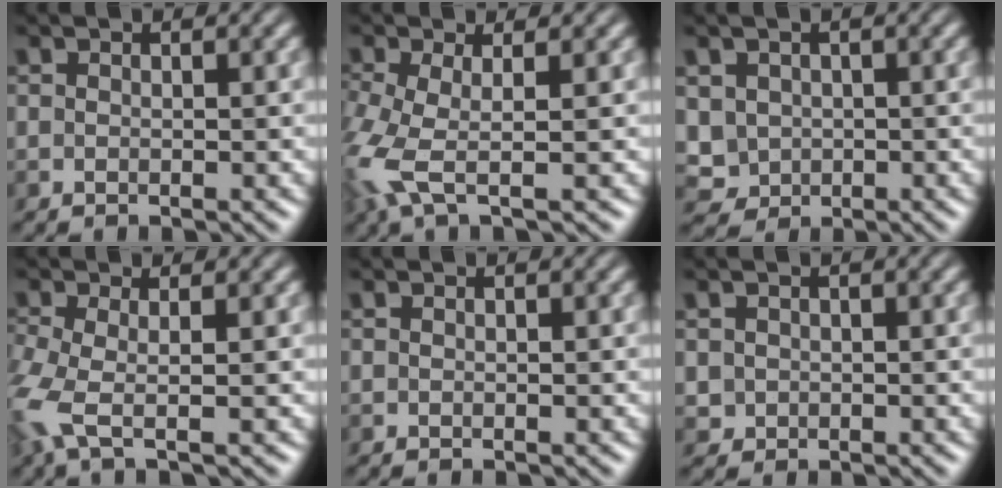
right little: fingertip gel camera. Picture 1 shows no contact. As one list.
[{"total": 5.0, "force": [-1.7, 2.1, 4.3], "torque": [-0.130, -0.008, -0.038]}, {"total": 4.1, "force": [0.7, 3.7, 1.6], "torque": [-0.029, 0.019, 0.009]}, {"total": 4.5, "force": [-1.5, 1.8, 3.8], "torque": [-0.112, -0.003, -0.035]}, {"total": 0.0}, {"total": 1.9, "force": [0.4, 1.8, 0.5], "torque": [0.002, 0.009, 0.008]}]